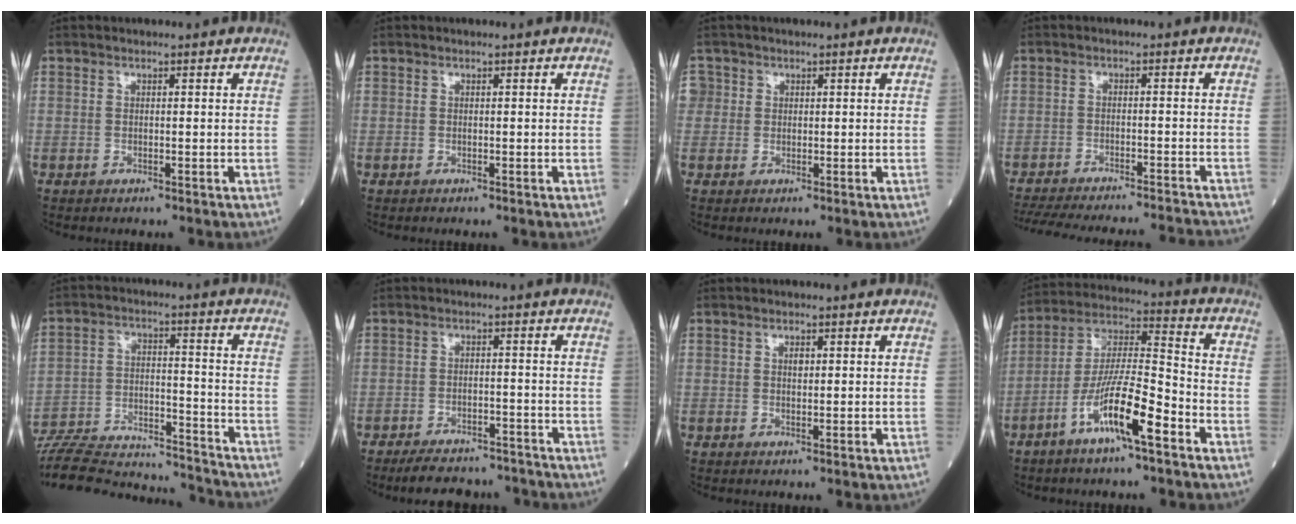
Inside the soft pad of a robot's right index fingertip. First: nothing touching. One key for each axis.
{"total": 0.0}
{"total": 2.4, "fx": 0.5, "fy": 2.3, "fz": 0.2, "tx": 0.007, "ty": 0.009, "tz": 0.007}
{"total": 21.5, "fx": -19.9, "fy": 1.7, "fz": 7.9, "tx": -0.151, "ty": -0.033, "tz": -0.269}
{"total": 22.5, "fx": -21.3, "fy": 3.7, "fz": 6.4, "tx": -0.143, "ty": -0.002, "tz": -0.321}
{"total": 10.0, "fx": -9.2, "fy": 2.9, "fz": 2.9, "tx": -0.041, "ty": 0.007, "tz": -0.124}
{"total": 1.1, "fx": 0.4, "fy": 0.5, "fz": 0.9, "tx": -0.015, "ty": 0.000, "tz": 0.005}
{"total": 12.7, "fx": -6.4, "fy": 1.5, "fz": 10.8, "tx": -0.210, "ty": -0.002, "tz": -0.121}